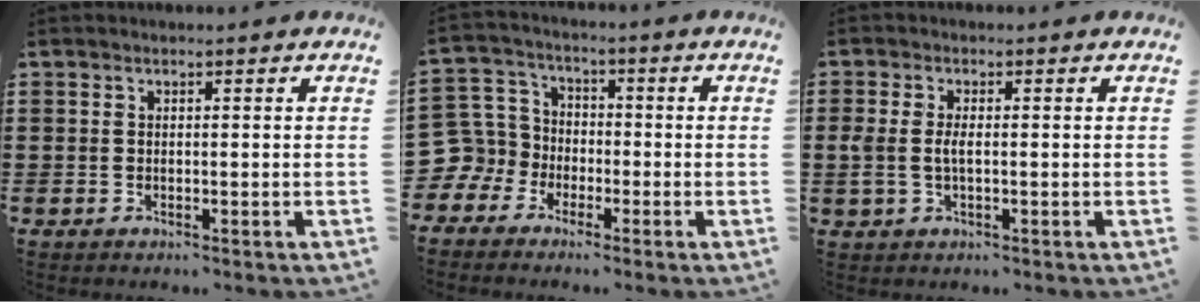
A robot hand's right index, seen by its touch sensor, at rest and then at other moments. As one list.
[{"total": 6.5, "force": [-2.1, 6.1, 0.9], "torque": [-0.079, -0.012, -0.051]}, {"total": 2.6, "force": [-0.2, 1.1, 2.4], "torque": [-0.060, -0.003, -0.009]}]